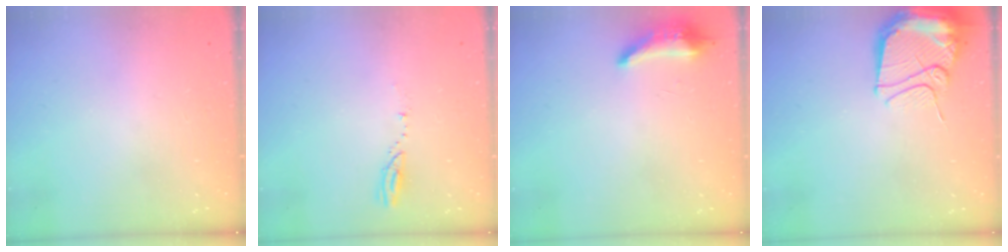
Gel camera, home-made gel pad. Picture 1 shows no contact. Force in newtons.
{"total": 3.2, "press": 3.2, "slide": 0.4}
{"total": 8.5, "press": 8.4, "slide": 1.6}
{"total": 13.3, "press": 13.2, "slide": 1.4}